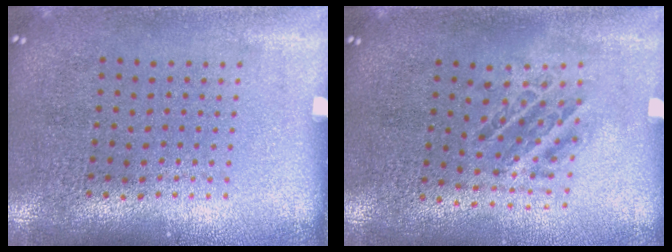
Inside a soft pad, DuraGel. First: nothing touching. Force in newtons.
{"total": 1.0, "press": 1.0, "slide": 0.2}